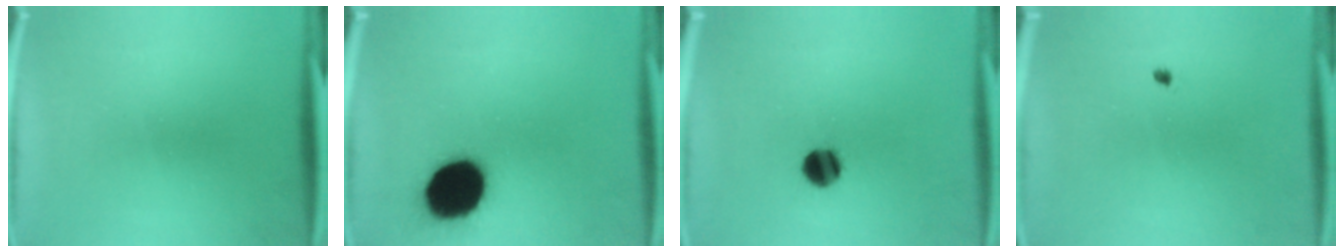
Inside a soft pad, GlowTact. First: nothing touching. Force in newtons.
{"total": 19.4}
{"total": 6.4}
{"total": 0.6}